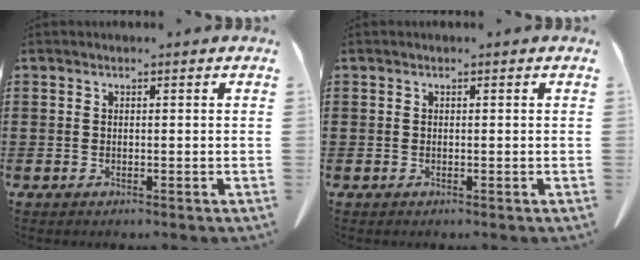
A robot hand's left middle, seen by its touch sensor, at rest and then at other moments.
{"total": 0.0}